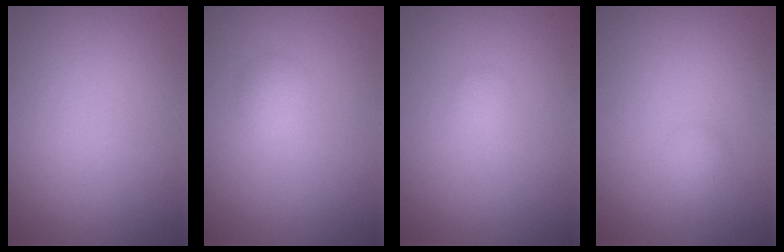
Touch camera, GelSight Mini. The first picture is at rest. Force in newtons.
{"total": 1.2, "press": 1.2, "slide": 0.1}
{"total": 0.5, "press": 0.5, "slide": 0.0}
{"total": 0.9, "press": 0.9, "slide": 0.0}